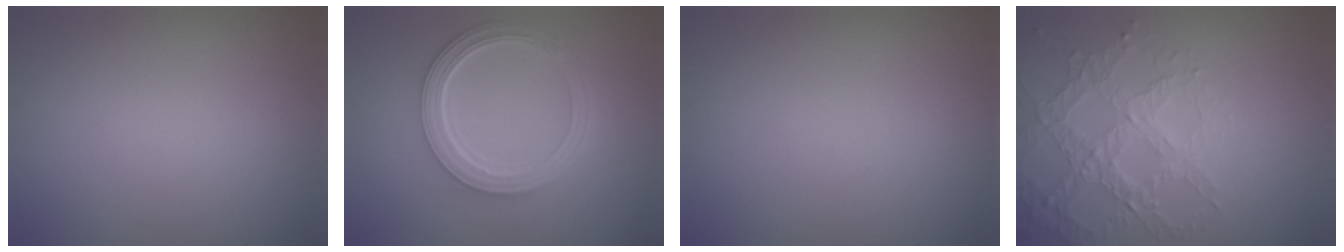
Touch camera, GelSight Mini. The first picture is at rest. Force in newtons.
{"total": 5.0, "press": 3.9, "slide": 3.1}
{"total": 0.0}
{"total": 4.1, "press": 3.5, "slide": 2.0}